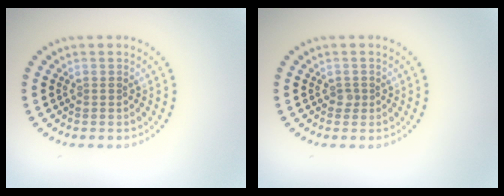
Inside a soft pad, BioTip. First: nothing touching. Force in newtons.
{"total": 0.7, "press": 0.5, "slide": 0.5}